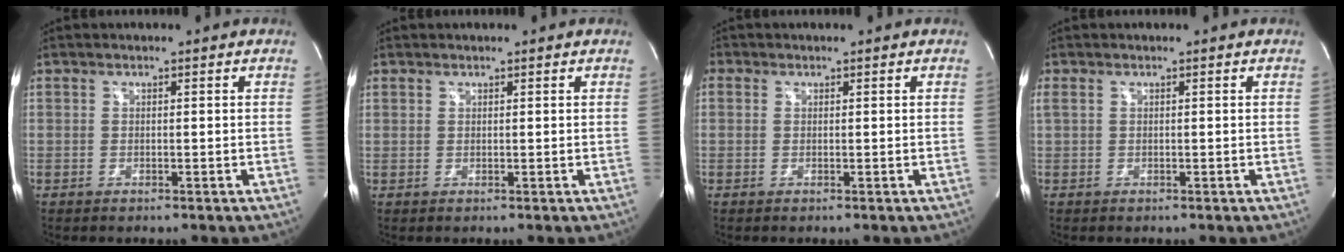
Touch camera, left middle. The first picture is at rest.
{"total": 0.7, "force": [0.5, 0.5, 0.0], "torque": [0.003, 0.003, 0.007]}
{"total": 1.0, "force": [0.4, 0.9, 0.3], "torque": [-0.001, 0.004, 0.005]}
{"total": 0.8, "force": [0.5, 0.4, 0.6], "torque": [-0.031, 0.021, 0.014]}